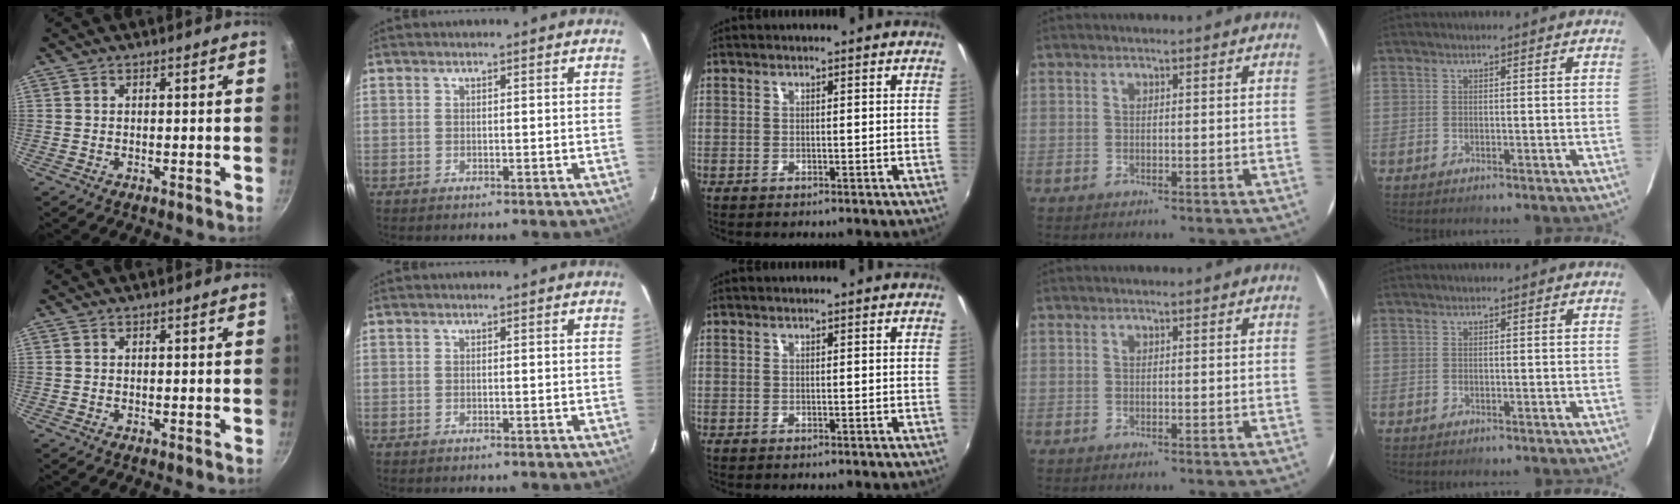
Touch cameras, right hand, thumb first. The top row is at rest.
{}